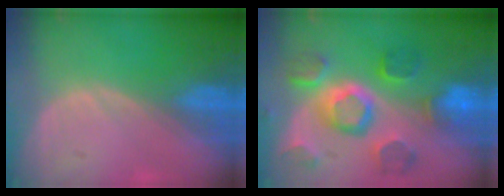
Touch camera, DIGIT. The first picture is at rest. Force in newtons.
{"total": 11.3, "press": 10.0, "slide": 5.3}